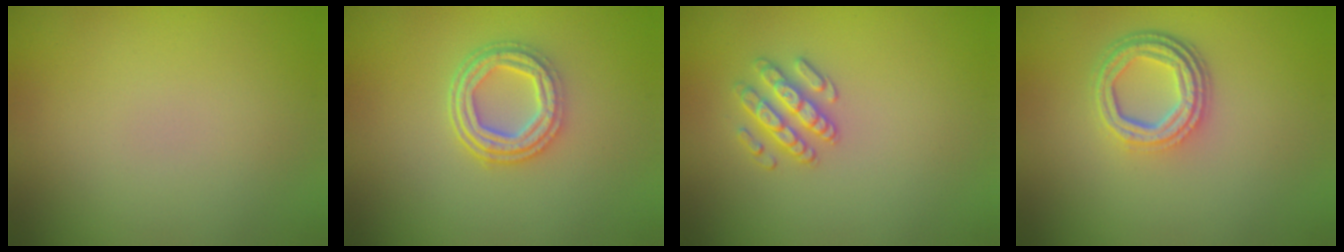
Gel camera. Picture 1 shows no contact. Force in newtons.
{"total": 4.1, "press": 3.3, "slide": 2.5}
{"total": 2.5, "press": 2.4, "slide": 0.6}
{"total": 4.2, "press": 3.2, "slide": 2.8}